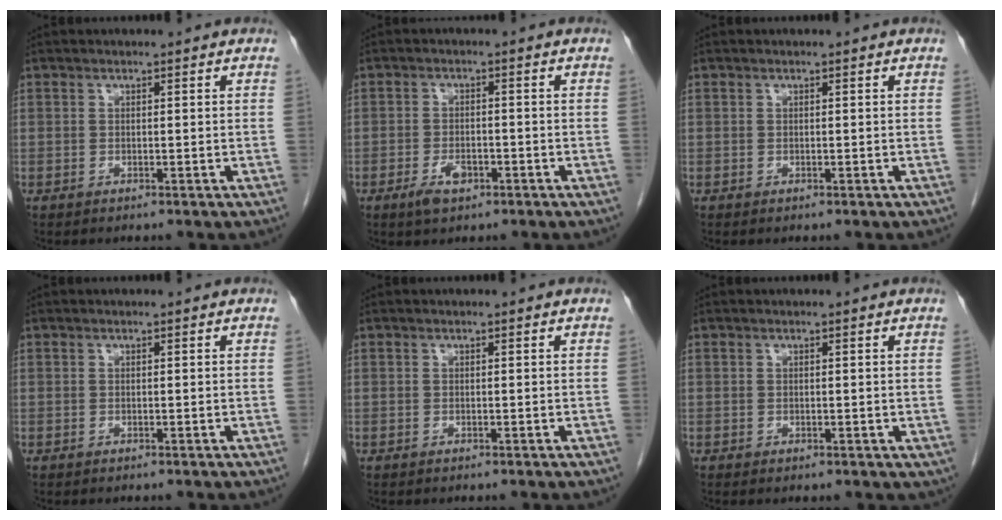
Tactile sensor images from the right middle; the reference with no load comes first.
{"total": 3.5, "force": [-1.9, 1.7, 2.5], "torque": [-0.046, 0.001, -0.029]}
{"total": 0.0}
{"total": 0.0}
{"total": 0.0}
{"total": 0.8, "force": [0.1, 0.6, 0.5], "torque": [-0.008, -0.003, 0.006]}